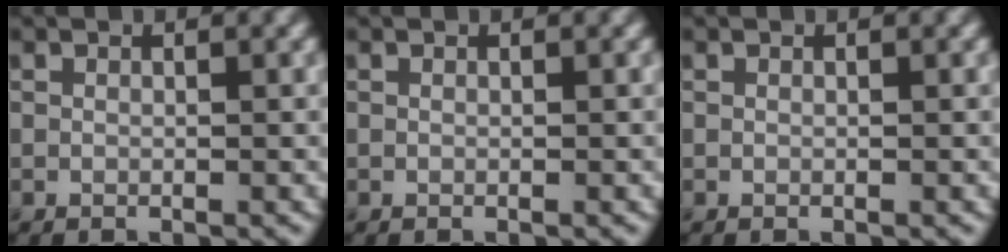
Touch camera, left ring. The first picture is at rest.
{"total": 0.0}
{"total": 0.0}